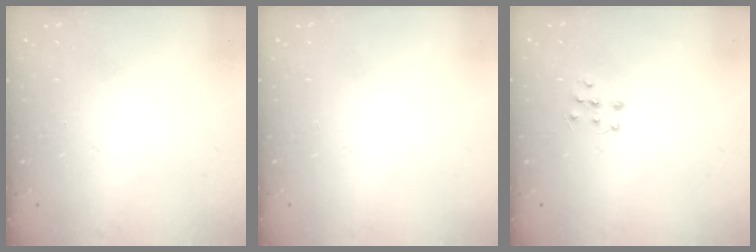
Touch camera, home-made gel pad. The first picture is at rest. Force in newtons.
{"total": 0.0}
{"total": 6.2, "press": 6.2, "slide": 0.4}